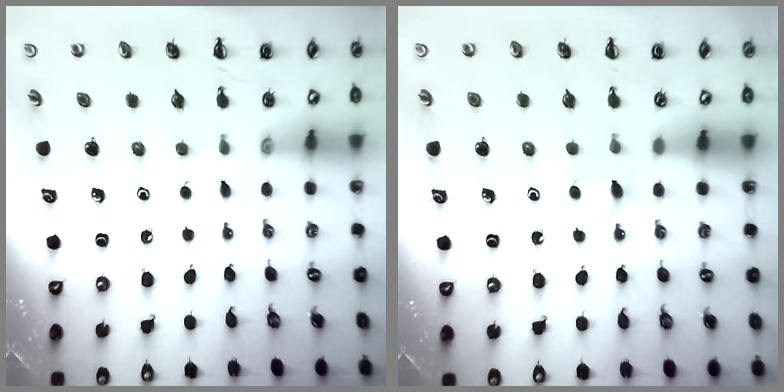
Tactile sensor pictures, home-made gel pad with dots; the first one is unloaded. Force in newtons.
{"total": 2.8, "press": 2.7, "slide": 0.8}